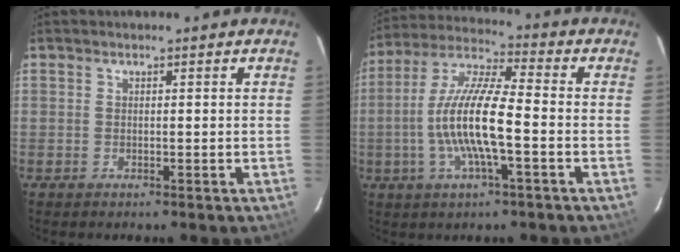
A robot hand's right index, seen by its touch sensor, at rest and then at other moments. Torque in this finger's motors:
{"motor_torque": [2.14, 0.00, 1.05, 0.21]}